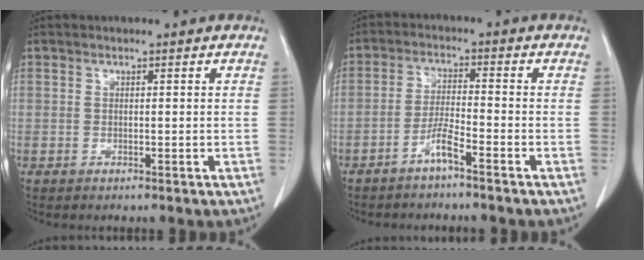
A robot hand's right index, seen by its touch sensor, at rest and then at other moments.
{"total": 3.9, "force": [-2.8, -0.2, 2.6], "torque": [-0.056, 0.003, -0.058]}